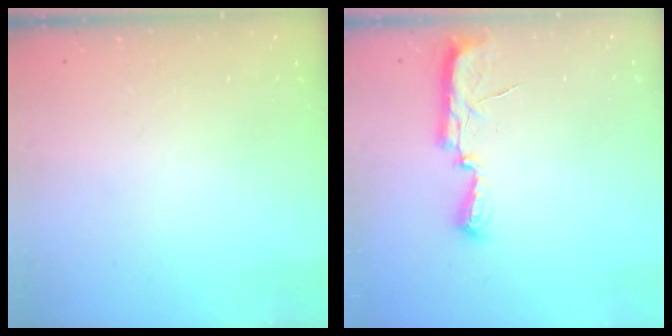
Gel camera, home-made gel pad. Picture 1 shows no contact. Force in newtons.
{"total": 8.8, "press": 8.2, "slide": 3.2}